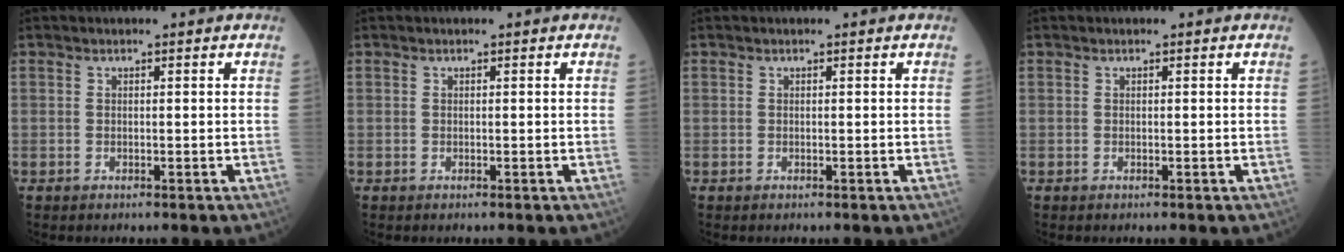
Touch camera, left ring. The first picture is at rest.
{"total": 0.0}
{"total": 0.0}
{"total": 0.0}